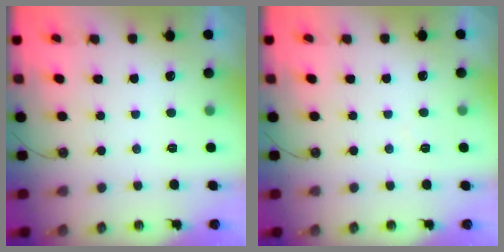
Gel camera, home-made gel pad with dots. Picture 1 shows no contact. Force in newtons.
{"total": 3.9, "press": 3.8, "slide": 0.6}